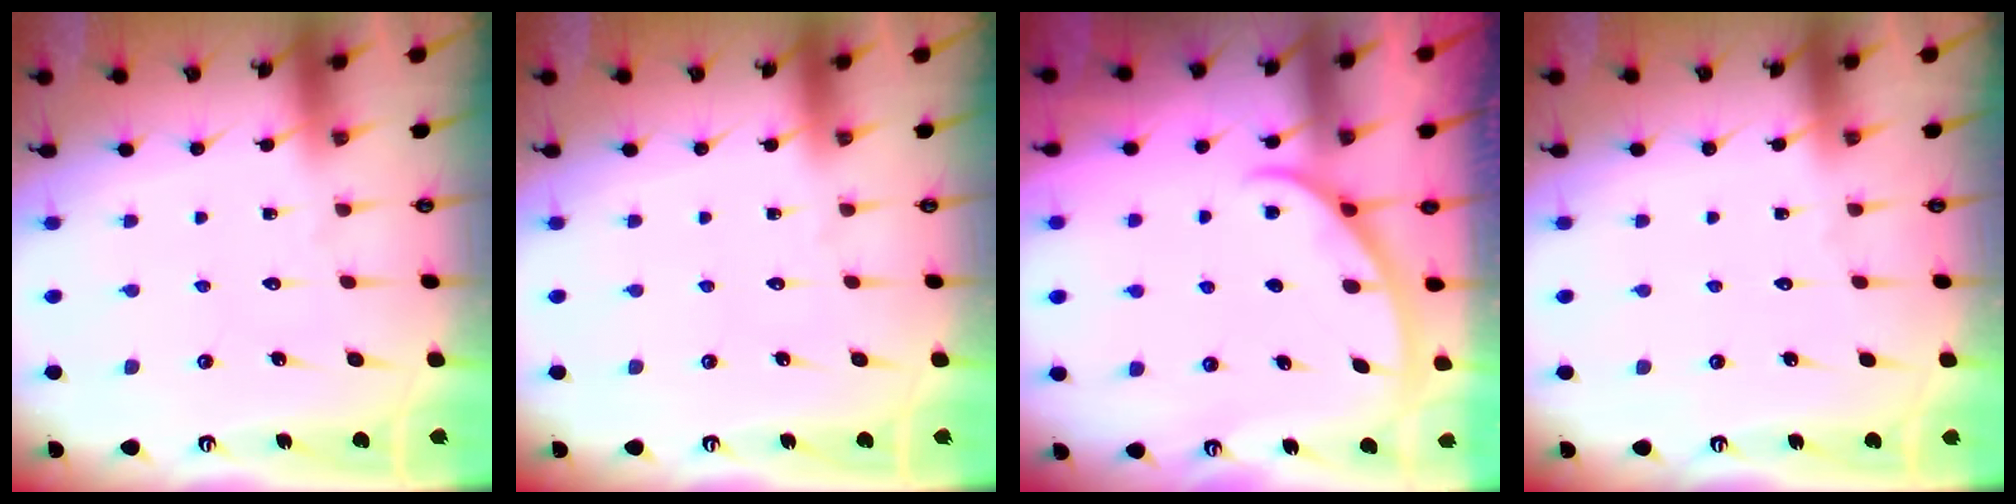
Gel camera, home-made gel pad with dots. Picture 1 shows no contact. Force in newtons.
{"total": 0.0}
{"total": 2.4, "press": 2.4, "slide": 0.4}
{"total": 0.0}